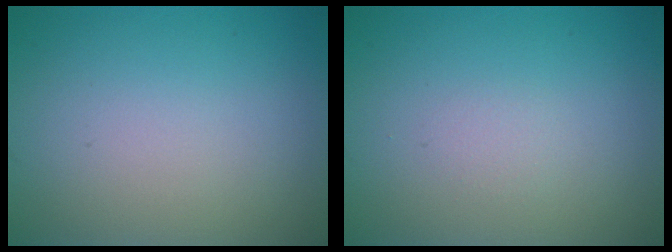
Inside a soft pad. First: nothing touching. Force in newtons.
{"total": 0.6, "press": 0.6, "slide": 0.1}